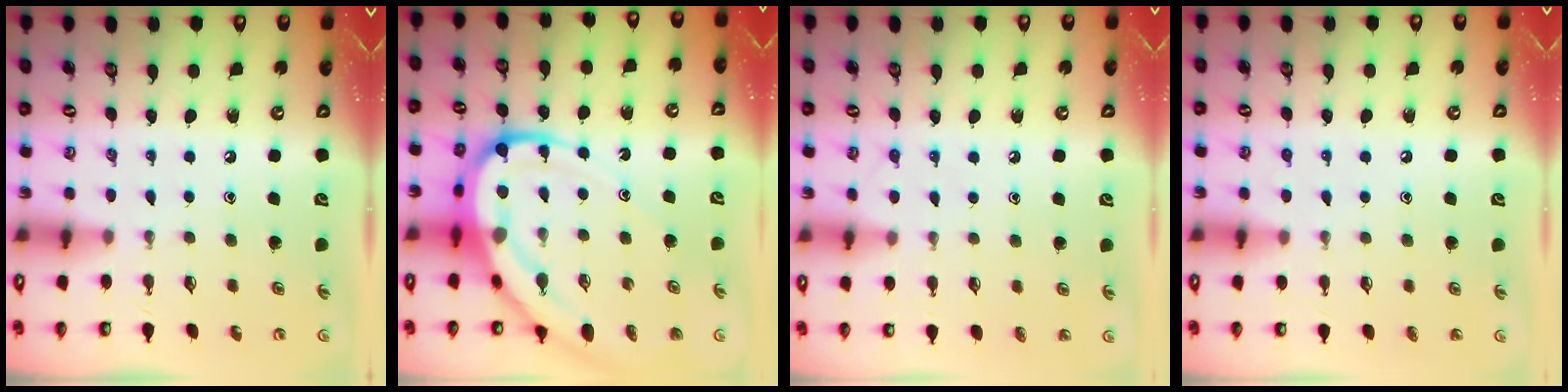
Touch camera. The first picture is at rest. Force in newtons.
{"total": 18.5, "press": 18.4, "slide": 1.8}
{"total": 5.7, "press": 5.7, "slide": 0.6}
{"total": 3.2, "press": 3.2, "slide": 0.3}